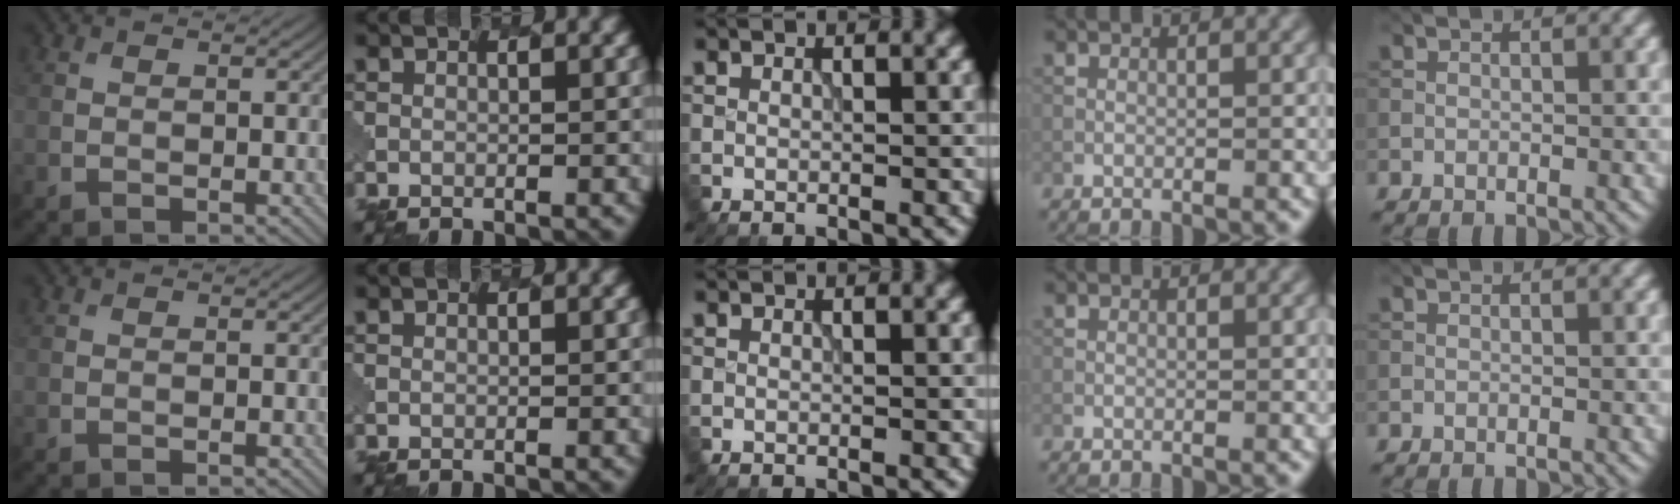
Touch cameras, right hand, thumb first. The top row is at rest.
{}